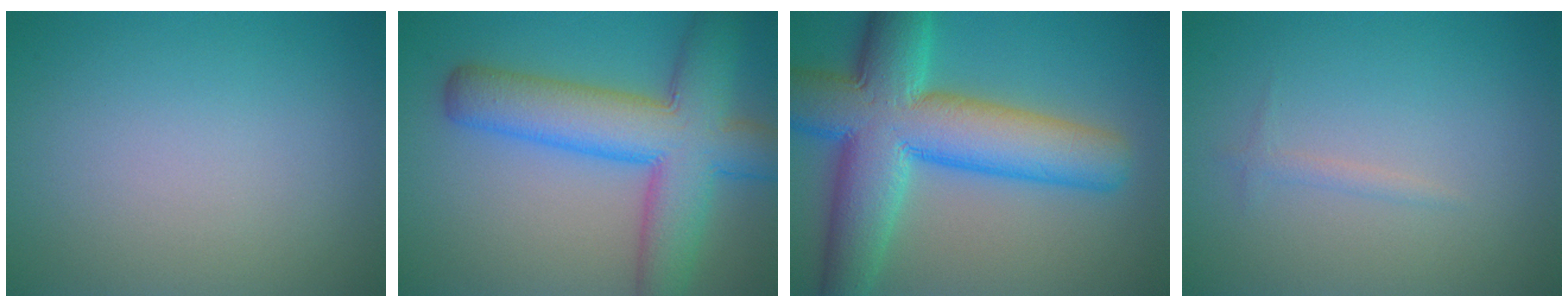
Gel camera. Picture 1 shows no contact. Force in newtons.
{"total": 9.9, "press": 9.9, "slide": 0.4}
{"total": 12.6, "press": 12.6, "slide": 0.4}
{"total": 0.7, "press": 0.7, "slide": 0.1}